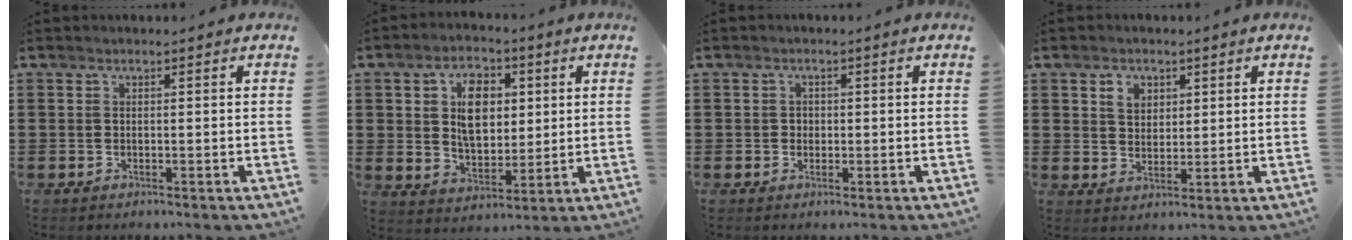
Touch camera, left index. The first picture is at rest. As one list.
[{"total": 7.9, "force": [2.5, 5.0, 5.6], "torque": [-0.102, 0.011, 0.038]}, {"total": 1.0, "force": [0.1, 1.0, 0.3], "torque": [-0.009, 0.006, 0.000]}, {"total": 3.5, "force": [1.9, 2.5, 1.3], "torque": [-0.019, 0.004, 0.030]}]